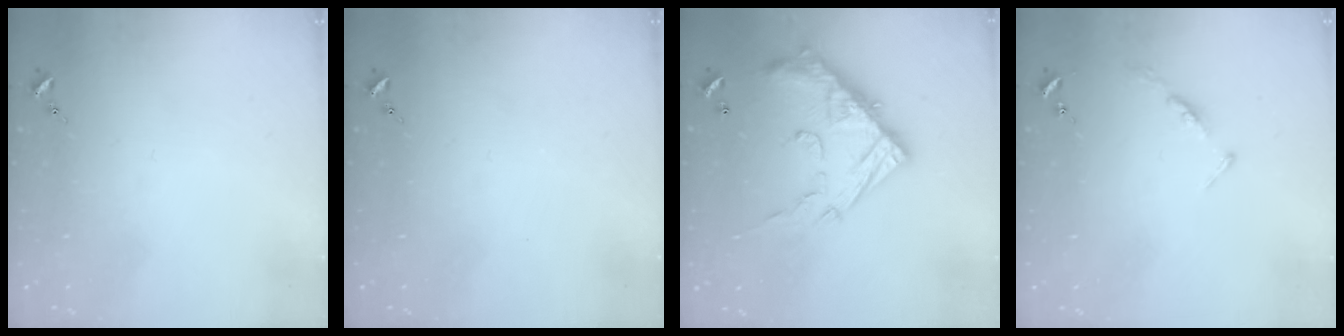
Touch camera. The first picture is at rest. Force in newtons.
{"total": 0.0}
{"total": 18.0, "press": 18.0, "slide": 1.4}
{"total": 3.5, "press": 3.5, "slide": 0.4}